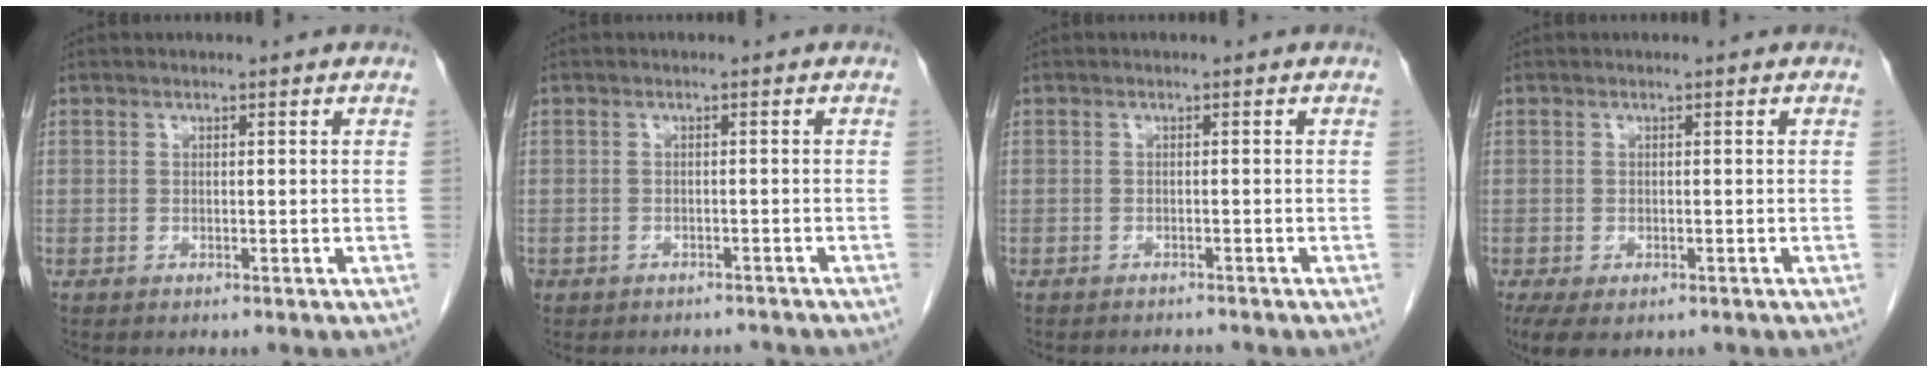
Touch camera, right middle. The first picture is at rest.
{"total": 3.9, "force": [-3.4, 1.8, 0.2], "torque": [-0.002, 0.008, -0.046]}
{"total": 1.4, "force": [-1.4, 0.1, -0.1], "torque": [0.001, -0.006, -0.018]}
{"total": 6.0, "force": [-3.7, 3.1, 3.5], "torque": [-0.069, -0.014, -0.057]}